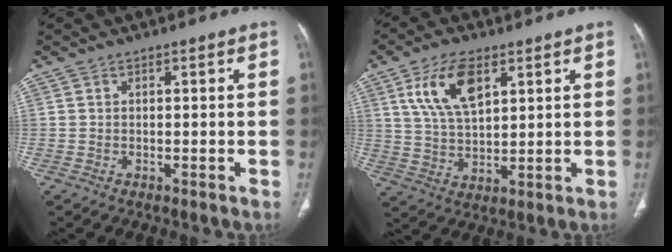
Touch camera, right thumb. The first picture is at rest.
{"total": 10.9, "force": [4.8, 5.2, 8.2], "torque": [-0.150, -0.014, 0.097]}